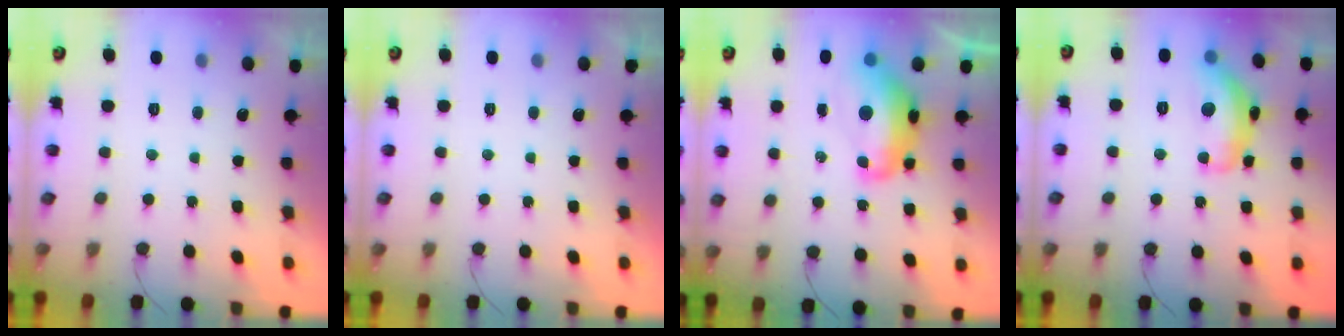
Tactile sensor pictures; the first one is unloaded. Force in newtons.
{"total": 0.0}
{"total": 14.1, "press": 14.0, "slide": 1.6}
{"total": 14.0, "press": 14.0, "slide": 0.7}